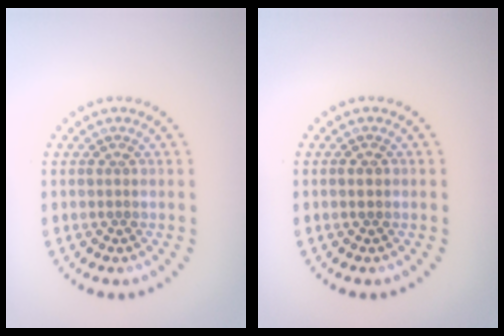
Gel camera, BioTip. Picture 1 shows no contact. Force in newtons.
{"total": 1.1, "press": 1.1, "slide": 0.1}